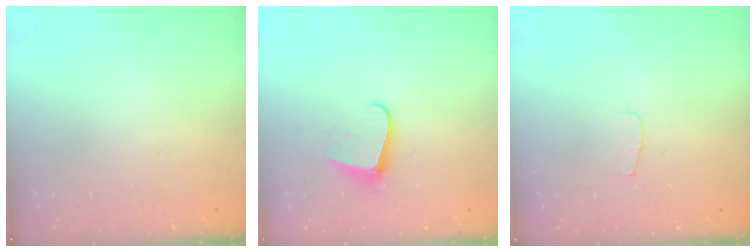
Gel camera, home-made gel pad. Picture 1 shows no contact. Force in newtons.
{"total": 7.2, "press": 7.2, "slide": 0.5}
{"total": 3.4, "press": 3.4, "slide": 0.3}